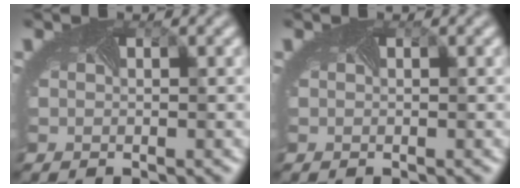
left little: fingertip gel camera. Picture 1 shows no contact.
{"total": 0.0}